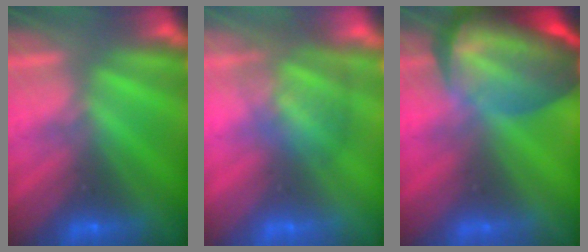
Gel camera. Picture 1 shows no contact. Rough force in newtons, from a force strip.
{"total": 3.9}
{"total": 7.1}